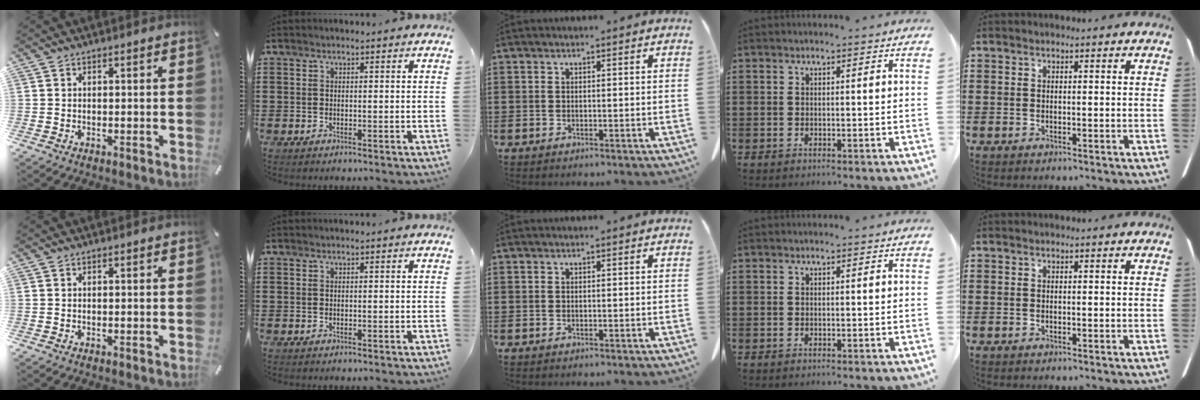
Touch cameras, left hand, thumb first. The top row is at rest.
{}